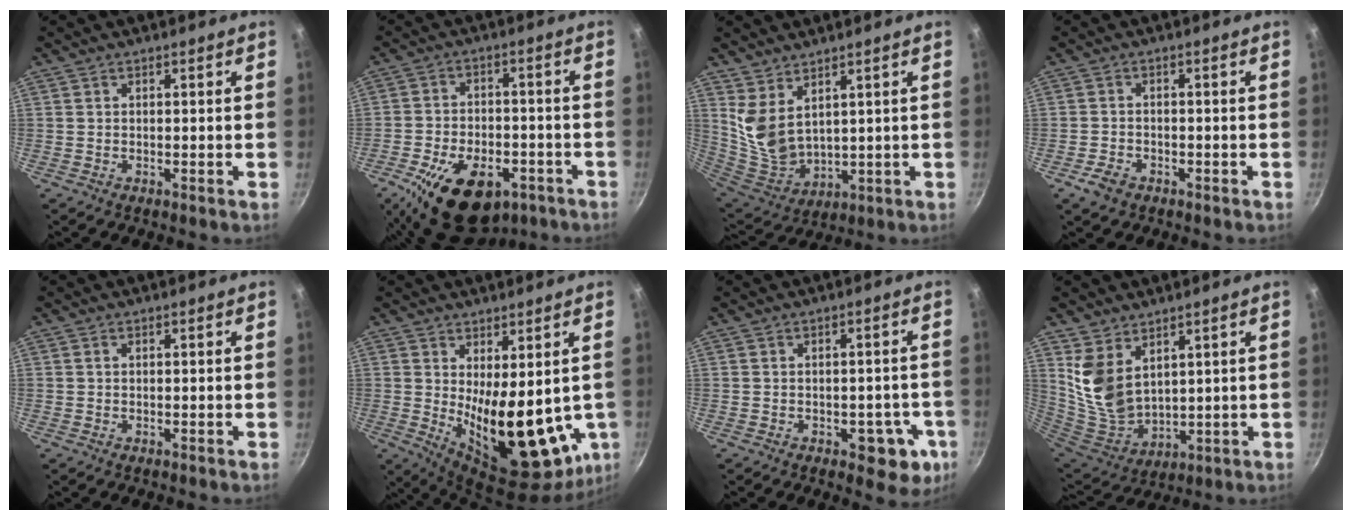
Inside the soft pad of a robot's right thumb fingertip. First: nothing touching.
{"total": 16.4, "force": [-8.6, 9.3, 10.4], "torque": [-0.150, 0.031, -0.130]}
{"total": 9.3, "force": [4.9, 5.2, 5.9], "torque": [-0.102, -0.060, 0.115]}
{"total": 3.6, "force": [-2.1, 2.3, 1.7], "torque": [-0.033, 0.018, -0.036]}
{"total": 0.5, "force": [0.2, 0.4, 0.2], "torque": [-0.003, 0.003, 0.002]}
{"total": 18.8, "force": [-0.1, 8.1, 16.9], "torque": [-0.222, -0.047, 0.026]}
{"total": 8.4, "force": [-2.8, 5.0, 6.1], "torque": [-0.030, 0.013, -0.030]}
{"total": 11.3, "force": [5.4, 7.1, 6.9], "torque": [-0.123, -0.058, 0.125]}